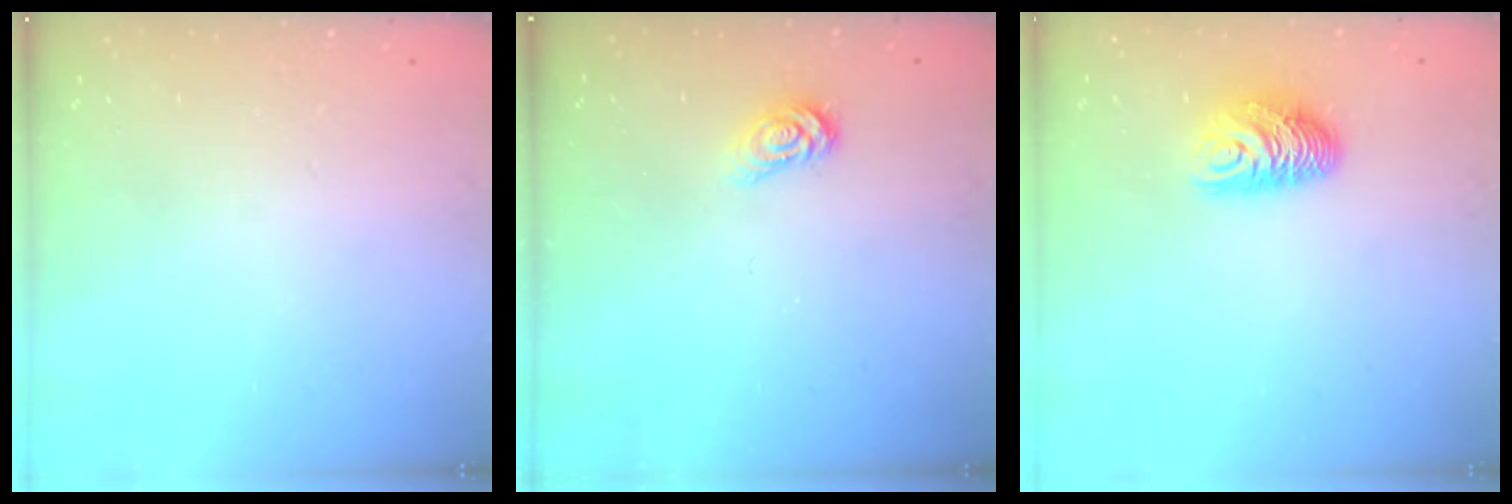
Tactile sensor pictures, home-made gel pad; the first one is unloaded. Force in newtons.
{"total": 3.4, "press": 3.4, "slide": 0.3}
{"total": 9.0, "press": 9.0, "slide": 0.3}